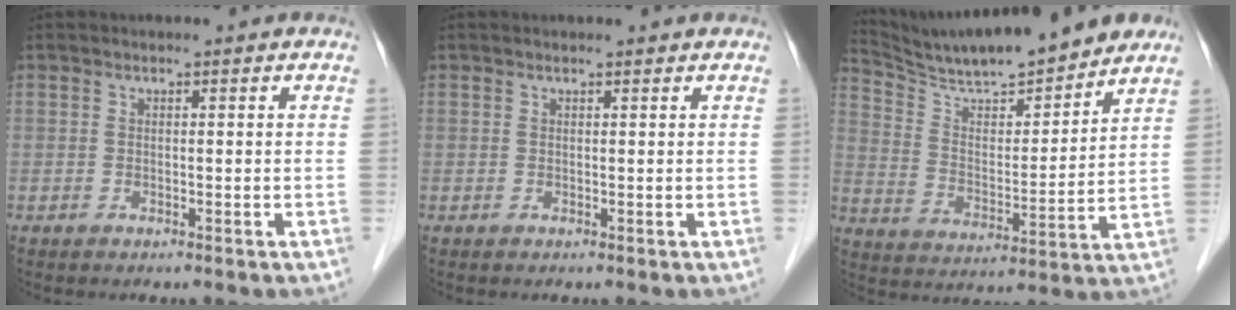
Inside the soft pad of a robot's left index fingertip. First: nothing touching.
{"total": 1.6, "force": [1.5, 0.1, 0.4], "torque": [-0.008, 0.010, 0.020]}
{"total": 16.6, "force": [15.1, 1.6, 6.6], "torque": [-0.122, 0.000, 0.251]}